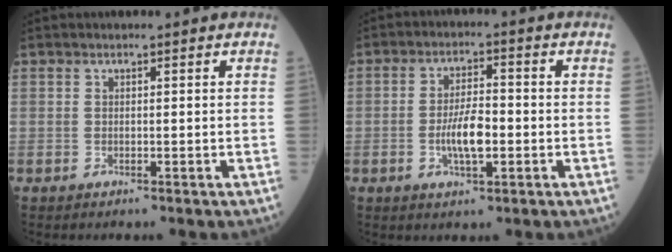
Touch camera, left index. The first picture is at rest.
{"total": 5.9, "force": [-1.6, 1.7, 5.4], "torque": [-0.104, -0.001, -0.030]}